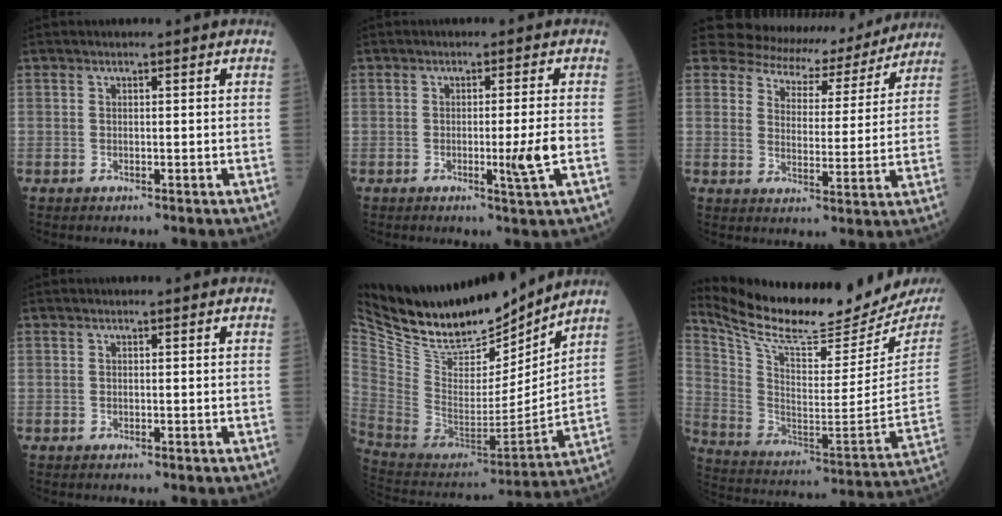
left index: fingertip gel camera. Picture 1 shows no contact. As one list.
[{"total": 4.1, "force": [-1.0, -0.9, 3.9], "torque": [-0.064, -0.011, -0.013]}, {"total": 14.1, "force": [12.8, 5.4, 2.7], "torque": [-0.035, 0.005, 0.158]}, {"total": 0.0}, {"total": 21.7, "force": [18.9, 5.8, 9.0], "torque": [-0.182, -0.021, 0.330]}, {"total": 23.6, "force": [22.0, 1.6, 8.6], "torque": [-0.171, -0.089, 0.336]}]